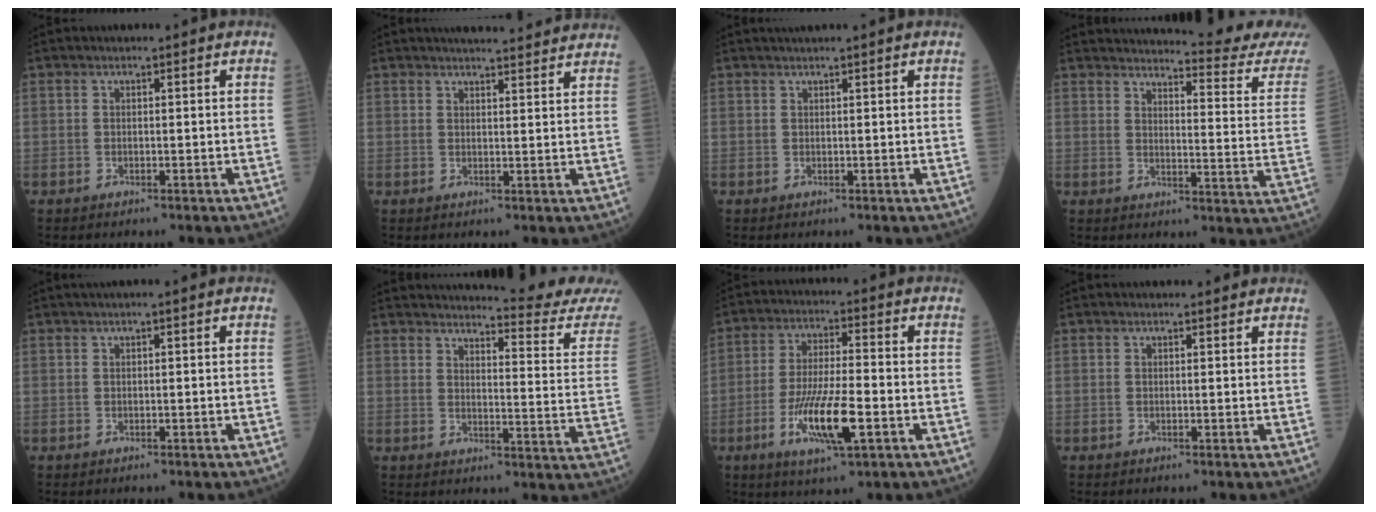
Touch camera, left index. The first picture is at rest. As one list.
[{"total": 10.7, "force": [9.9, 1.3, 3.7], "torque": [-0.045, 0.012, 0.111]}, {"total": 2.1, "force": [1.8, -0.5, 0.9], "torque": [-0.008, 0.017, 0.036]}, {"total": 18.1, "force": [17.5, -1.5, 4.3], "torque": [-0.061, -0.122, 0.194]}, {"total": 0.7, "force": [0.3, -0.1, 0.6], "torque": [-0.016, 0.007, 0.011]}, {"total": 17.3, "force": [16.8, -1.9, 4.0], "torque": [-0.059, -0.124, 0.187]}, {"total": 10.3, "force": [-3.7, 1.6, 9.5], "torque": [-0.186, -0.014, -0.067]}, {"total": 2.0, "force": [1.9, 0.5, 0.4], "torque": [-0.012, 0.005, 0.017]}]